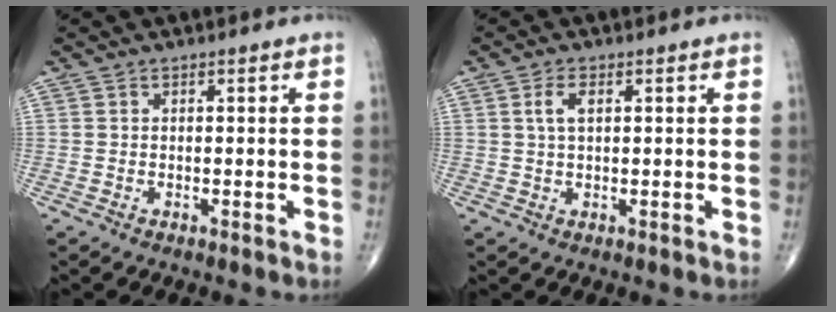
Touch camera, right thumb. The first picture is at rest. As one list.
[{"total": 3.2, "force": [0.9, 1.5, 2.6], "torque": [-0.053, 0.005, 0.019]}]